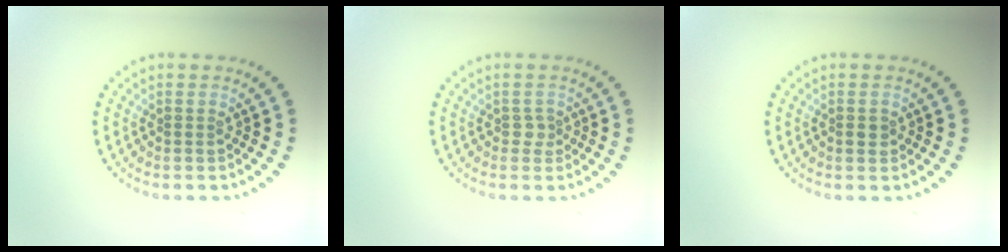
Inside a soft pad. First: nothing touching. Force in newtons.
{"total": 1.1, "press": 0.8, "slide": 0.7}
{"total": 0.9, "press": 0.8, "slide": 0.2}